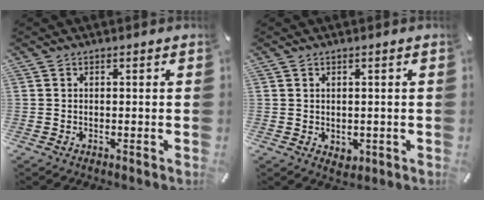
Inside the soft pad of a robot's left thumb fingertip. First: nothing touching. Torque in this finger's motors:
{"motor_torque": [0.55, 0.55, -0.15, -0.14, -0.05]}